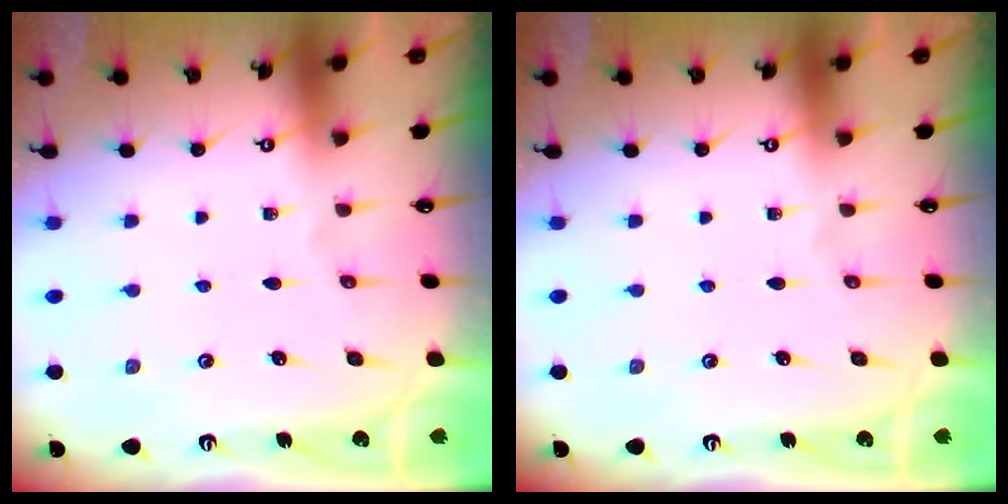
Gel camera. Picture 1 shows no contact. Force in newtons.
{"total": 0.0}